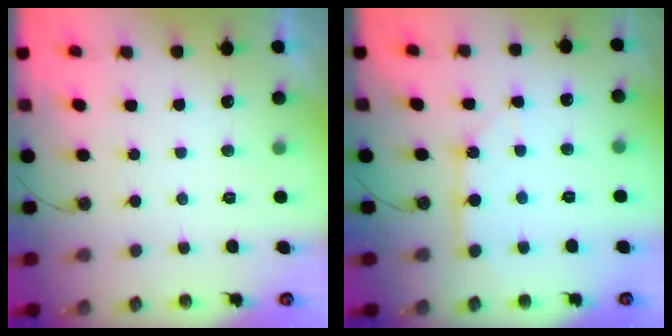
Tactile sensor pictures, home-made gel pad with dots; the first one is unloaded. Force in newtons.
{"total": 4.8, "press": 4.8, "slide": 0.5}